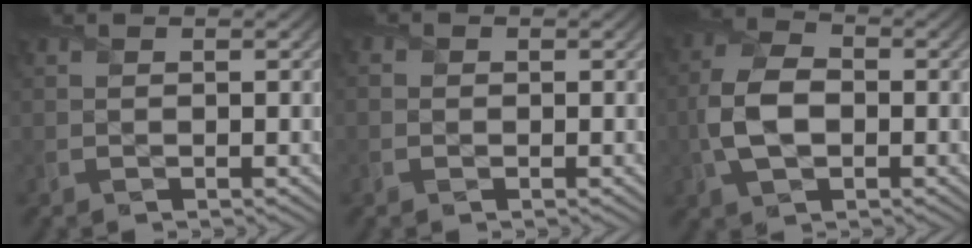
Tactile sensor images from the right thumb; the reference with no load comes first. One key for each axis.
{"total": 1.1, "fx": -0.1, "fy": 1.1, "fz": 0.4, "tx": -0.010, "ty": -0.003, "tz": -0.007}
{"total": 6.8, "fx": -1.1, "fy": 4.2, "fz": 5.2, "tx": -0.128, "ty": -0.003, "tz": -0.025}